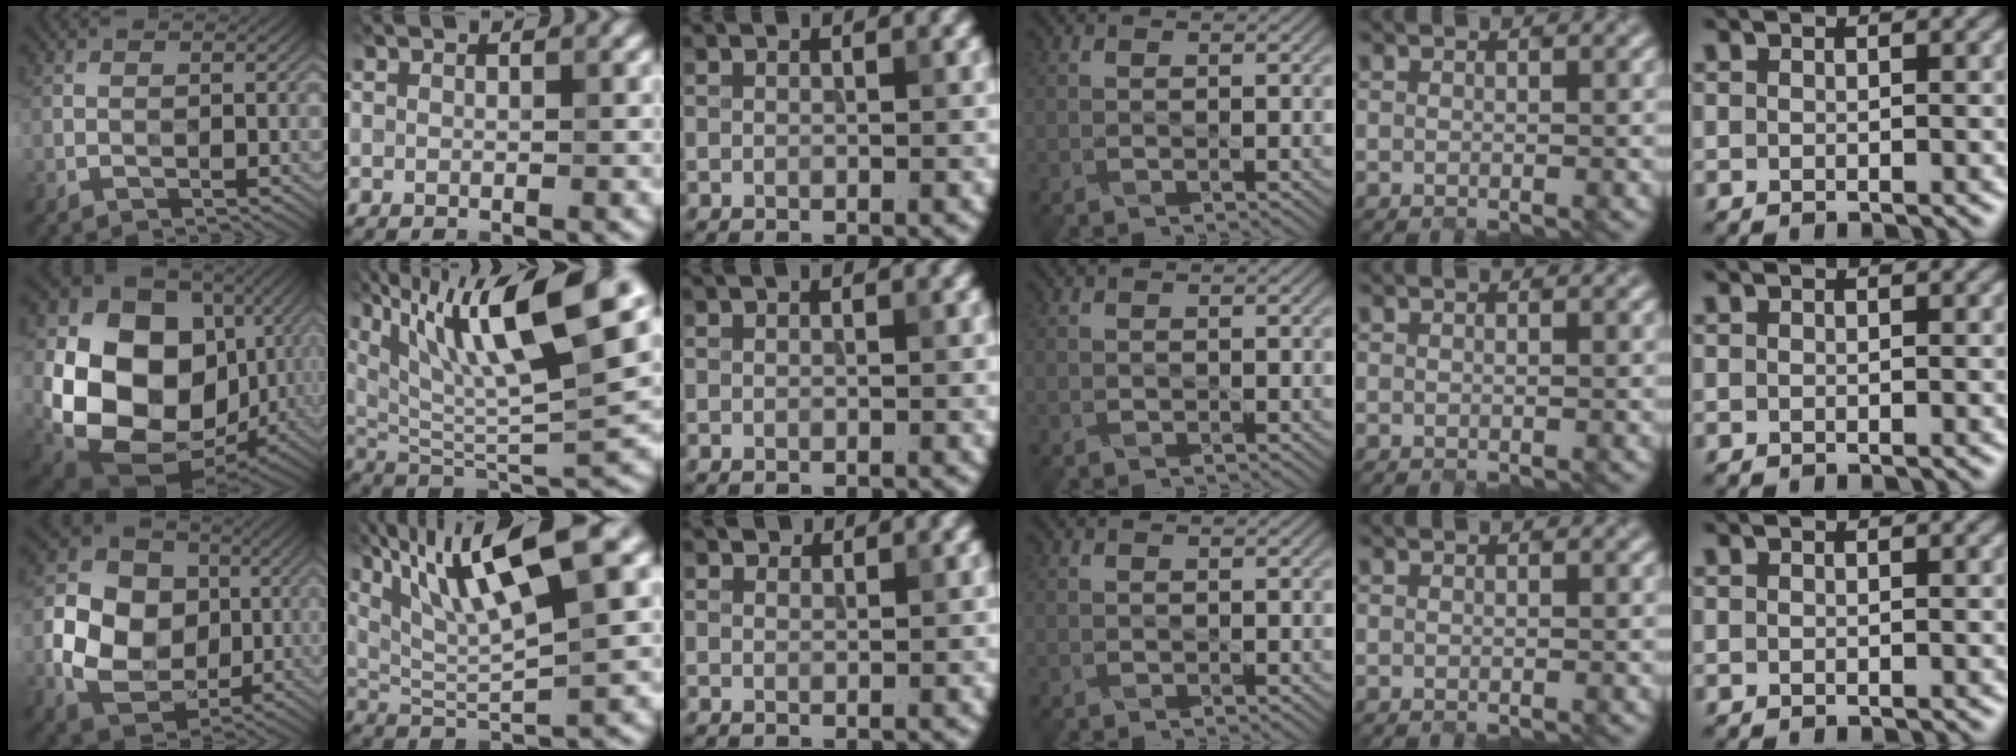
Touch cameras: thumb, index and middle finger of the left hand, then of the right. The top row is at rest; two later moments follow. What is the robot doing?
{"motion": "close", "object": "folder"}